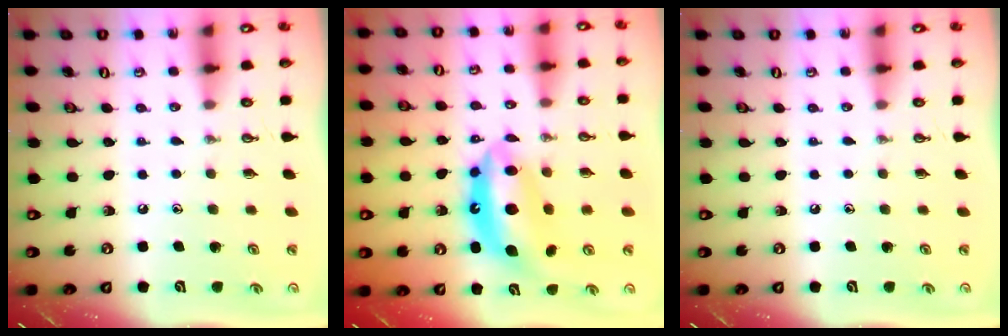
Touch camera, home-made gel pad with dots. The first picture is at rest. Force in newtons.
{"total": 12.9, "press": 12.9, "slide": 0.8}
{"total": 0.0}